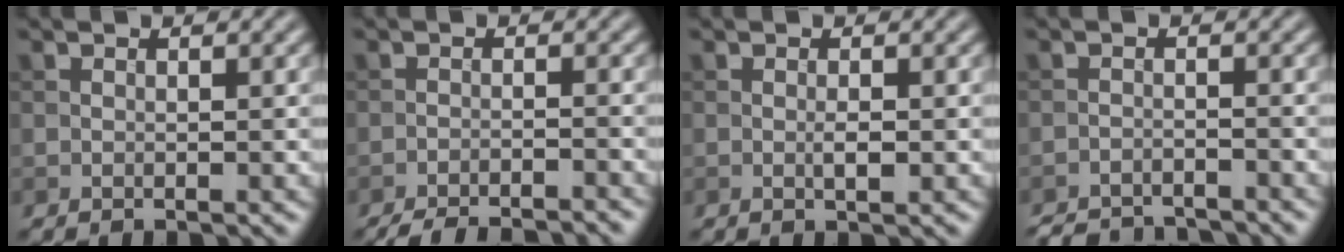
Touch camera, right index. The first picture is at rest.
{"total": 6.3, "force": [-6.0, 0.9, 1.8], "torque": [-0.028, -0.005, -0.085]}
{"total": 1.1, "force": [-0.2, 0.3, 1.1], "torque": [-0.021, -0.002, -0.003]}
{"total": 5.0, "force": [-4.9, 0.8, 0.8], "torque": [-0.011, -0.009, -0.078]}